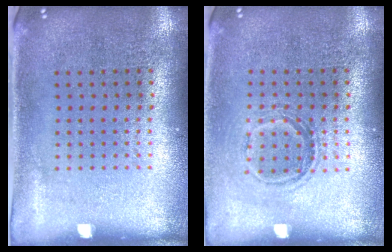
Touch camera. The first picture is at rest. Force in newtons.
{"total": 1.2, "press": 1.1, "slide": 0.6}